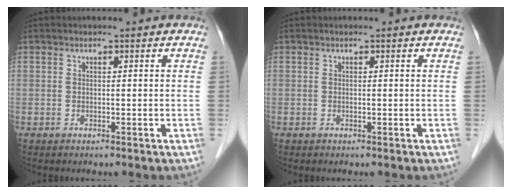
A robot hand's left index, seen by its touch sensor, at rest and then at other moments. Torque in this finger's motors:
{"motor_torque": [0.07, 0.04, -0.01, -0.01]}